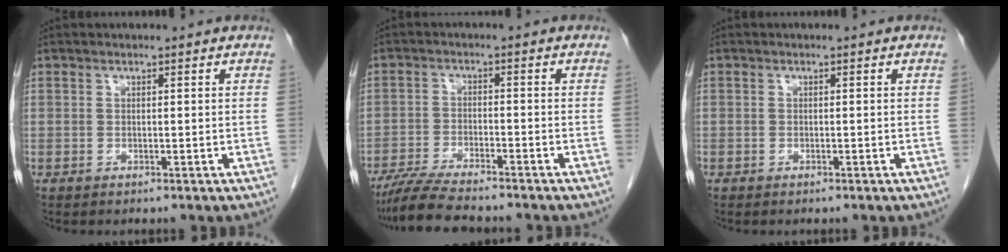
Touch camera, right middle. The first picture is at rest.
{"total": 7.7, "force": [-6.9, 0.0, 3.5], "torque": [-0.064, -0.022, -0.121]}
{"total": 0.0}